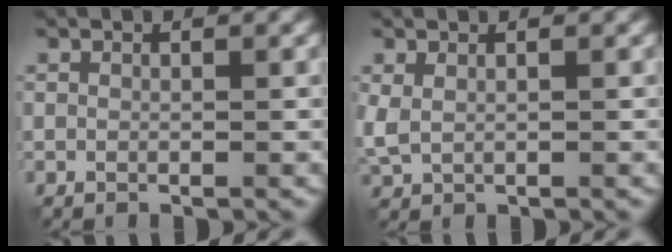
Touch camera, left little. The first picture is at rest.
{"total": 1.7, "force": [0.3, 1.2, 1.2], "torque": [-0.040, -0.001, 0.010]}